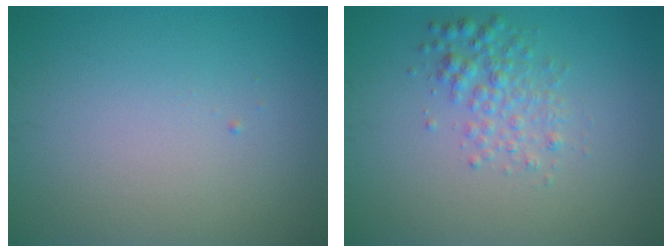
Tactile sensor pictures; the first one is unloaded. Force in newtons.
{"total": 2.5, "press": 2.5, "slide": 0.0}